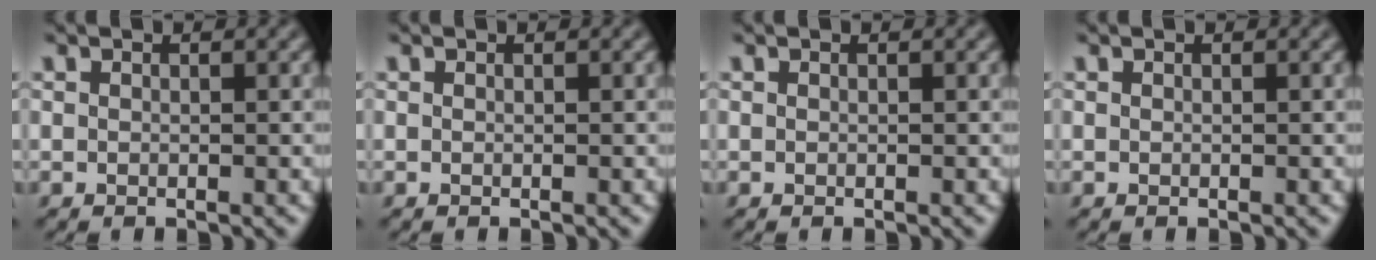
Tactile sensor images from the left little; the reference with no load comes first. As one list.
[{"total": 0.0}, {"total": 0.0}, {"total": 0.0}]